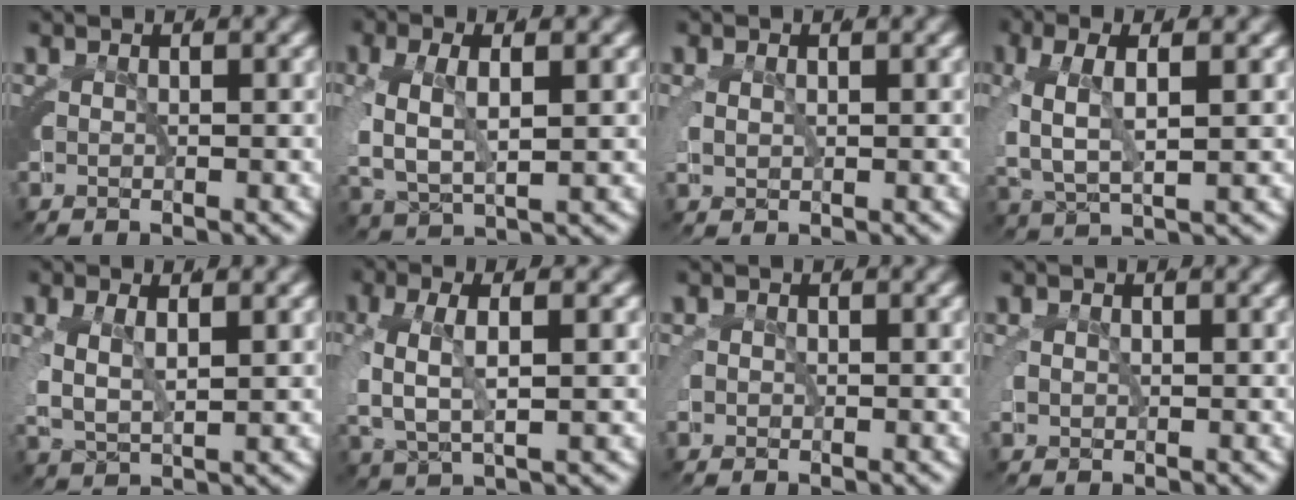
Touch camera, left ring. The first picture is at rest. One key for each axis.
{"total": 5.9, "fx": -0.2, "fy": 3.8, "fz": 4.5, "tx": -0.108, "ty": -0.010, "tz": 0.006}
{"total": 1.7, "fx": 0.3, "fy": 1.3, "fz": 1.0, "tx": -0.033, "ty": -0.008, "tz": 0.012}
{"total": 6.3, "fx": 0.0, "fy": 3.8, "fz": 5.0, "tx": -0.115, "ty": -0.005, "tz": 0.007}
{"total": 4.7, "fx": 0.4, "fy": 3.4, "fz": 3.3, "tx": -0.086, "ty": -0.010, "tz": 0.015}
{"total": 5.6, "fx": -0.1, "fy": 3.1, "fz": 4.7, "tx": -0.109, "ty": -0.006, "tz": 0.006}
{"total": 1.1, "fx": -0.3, "fy": 1.0, "fz": 0.4, "tx": -0.017, "ty": 0.001, "tz": -0.007}
{"total": 1.4, "fx": -0.1, "fy": 1.2, "fz": 0.8, "tx": -0.023, "ty": -0.004, "tz": 0.001}